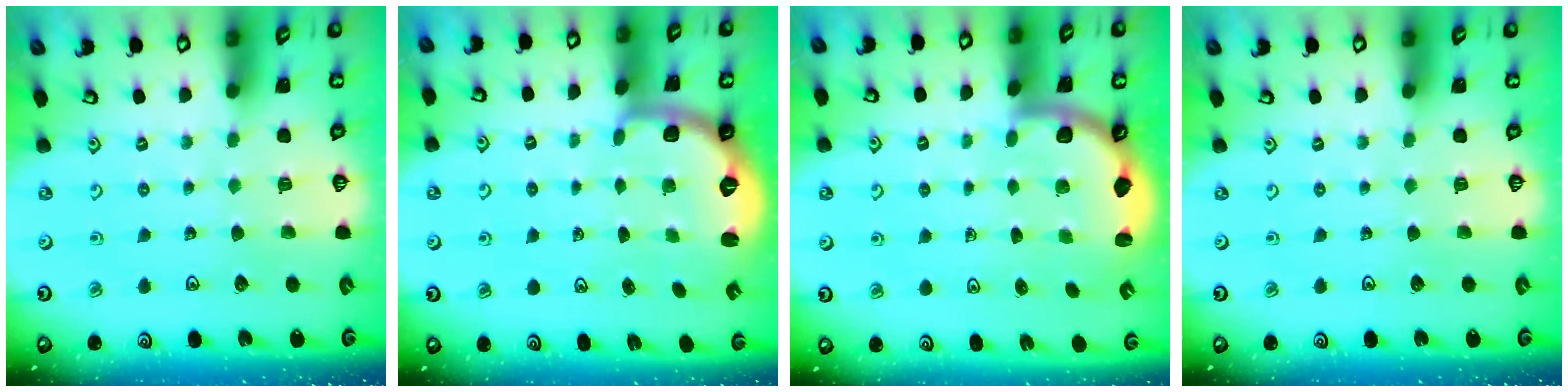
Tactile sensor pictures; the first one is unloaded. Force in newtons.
{"total": 2.3, "press": 1.7, "slide": 1.6}
{"total": 2.6, "press": 2.5, "slide": 0.6}
{"total": 0.0}